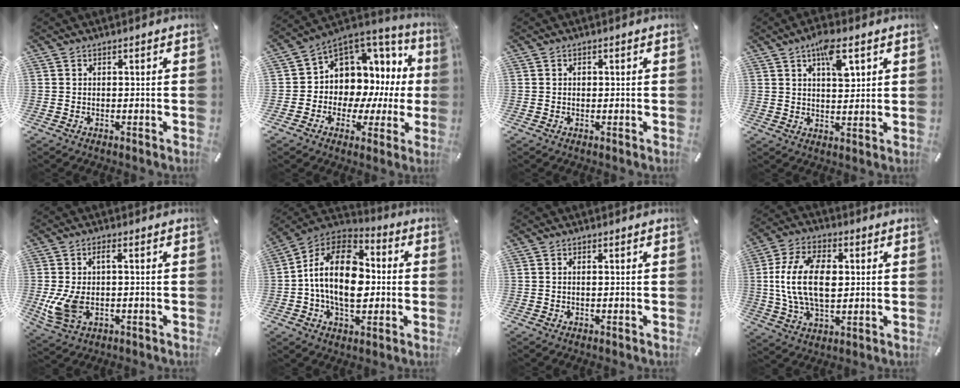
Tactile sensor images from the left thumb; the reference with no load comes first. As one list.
[{"total": 8.2, "force": [3.0, 7.4, 1.9], "torque": [-0.035, -0.065, 0.060]}, {"total": 0.7, "force": [0.1, 0.6, 0.3], "torque": [-0.006, 0.002, 0.000]}, {"total": 8.7, "force": [4.0, 4.3, 6.4], "torque": [-0.086, -0.014, 0.064]}, {"total": 8.2, "force": [-0.7, 4.4, 6.8], "torque": [-0.150, -0.003, -0.010]}, {"total": 18.8, "force": [-0.8, 12.5, 14.0], "torque": [-0.280, 0.010, -0.023]}, {"total": 0.7, "force": [0.1, 0.3, 0.6], "torque": [-0.013, 0.002, 0.000]}, {"total": 16.0, "force": [1.3, 10.1, 12.4], "torque": [-0.262, 0.009, 0.022]}]